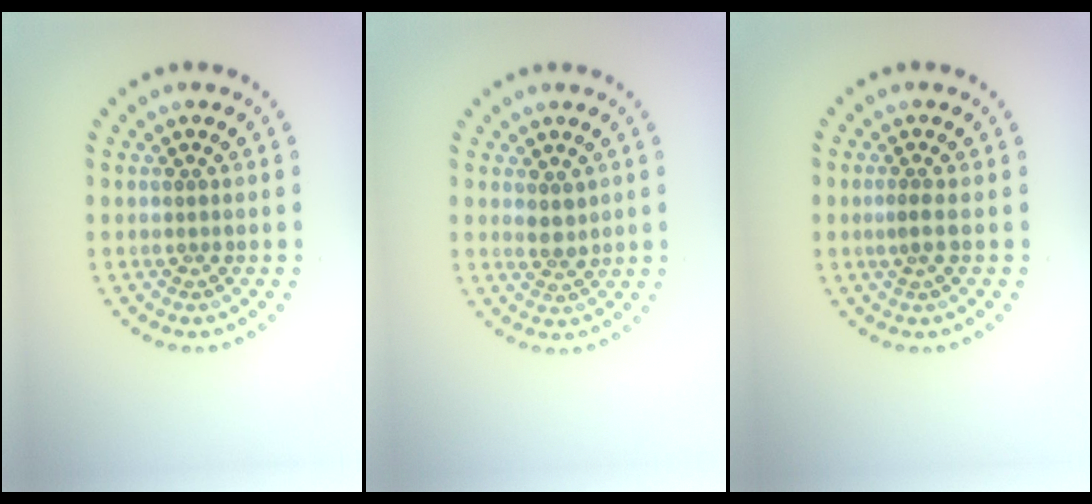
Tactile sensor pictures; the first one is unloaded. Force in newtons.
{"total": 1.6, "press": 1.4, "slide": 0.7}
{"total": 1.3, "press": 1.0, "slide": 0.8}